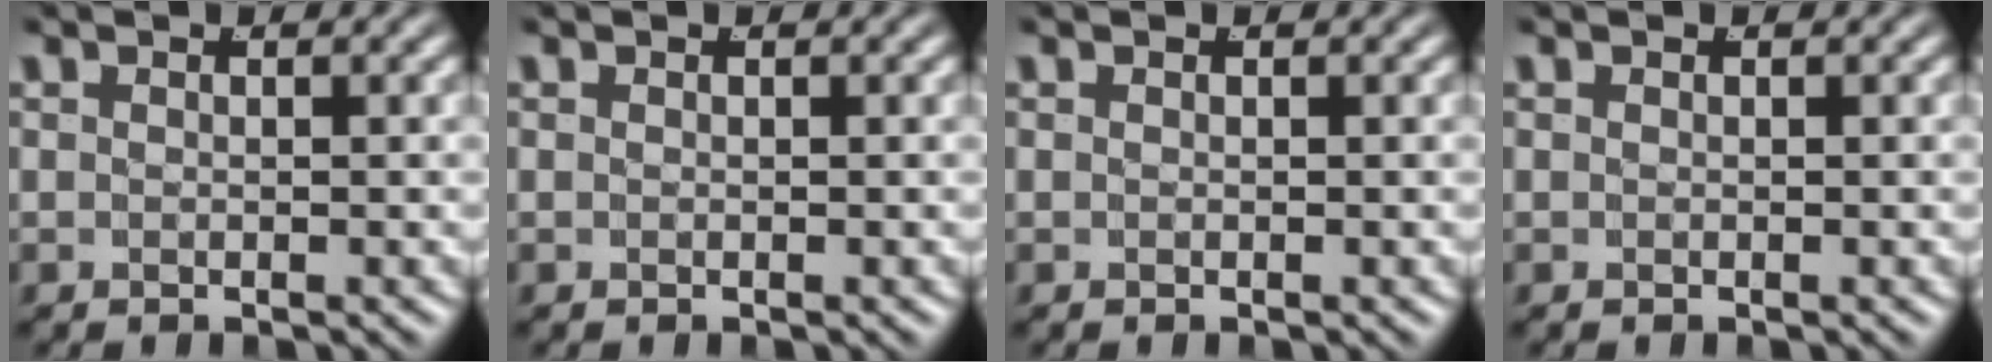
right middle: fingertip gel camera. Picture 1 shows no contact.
{"total": 0.0}
{"total": 0.0}
{"total": 0.0}